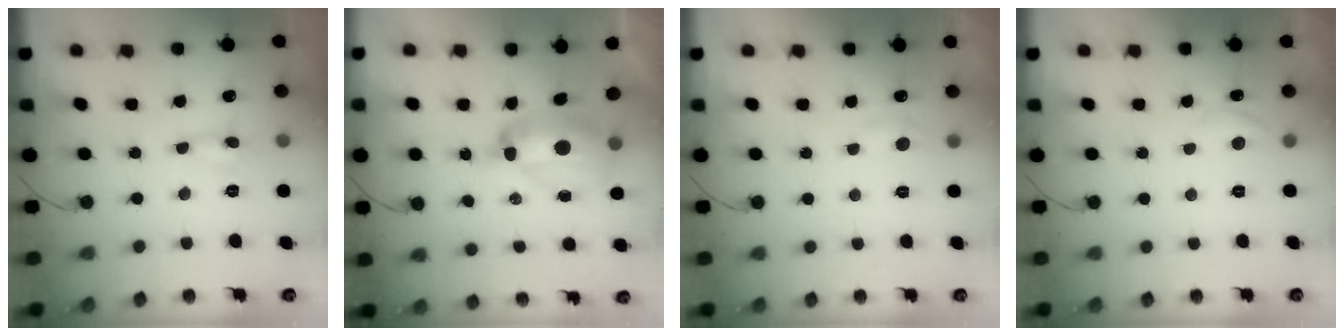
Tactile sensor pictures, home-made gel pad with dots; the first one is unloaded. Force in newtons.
{"total": 13.3, "press": 13.2, "slide": 1.4}
{"total": 6.4, "press": 6.4, "slide": 0.9}
{"total": 6.2, "press": 6.2, "slide": 0.6}